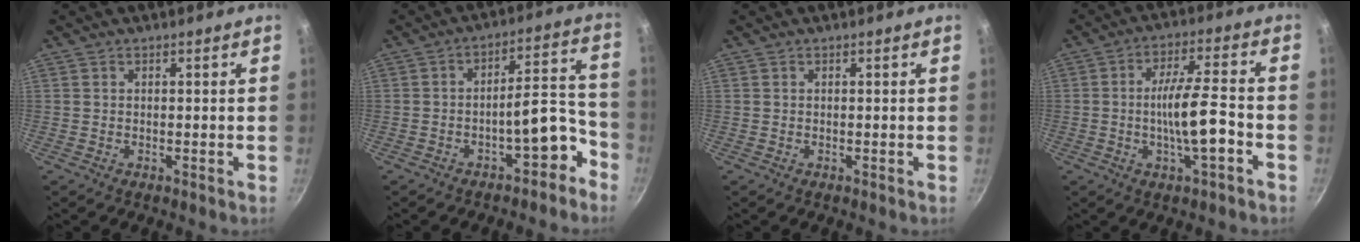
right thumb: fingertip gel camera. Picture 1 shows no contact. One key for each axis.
{"total": 10.0, "fx": -5.6, "fy": 4.1, "fz": 7.2, "tx": -0.057, "ty": 0.085, "tz": -0.069}
{"total": 0.0}
{"total": 10.1, "fx": -2.9, "fy": 2.3, "fz": 9.5, "tx": -0.159, "ty": 0.025, "tz": -0.049}